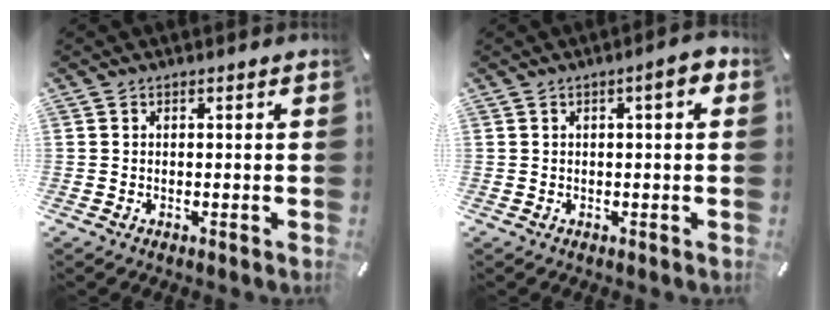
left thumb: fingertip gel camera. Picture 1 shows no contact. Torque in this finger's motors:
{"motor_torque": [0.96, 1.07, 0.52, -0.58, 0.16]}